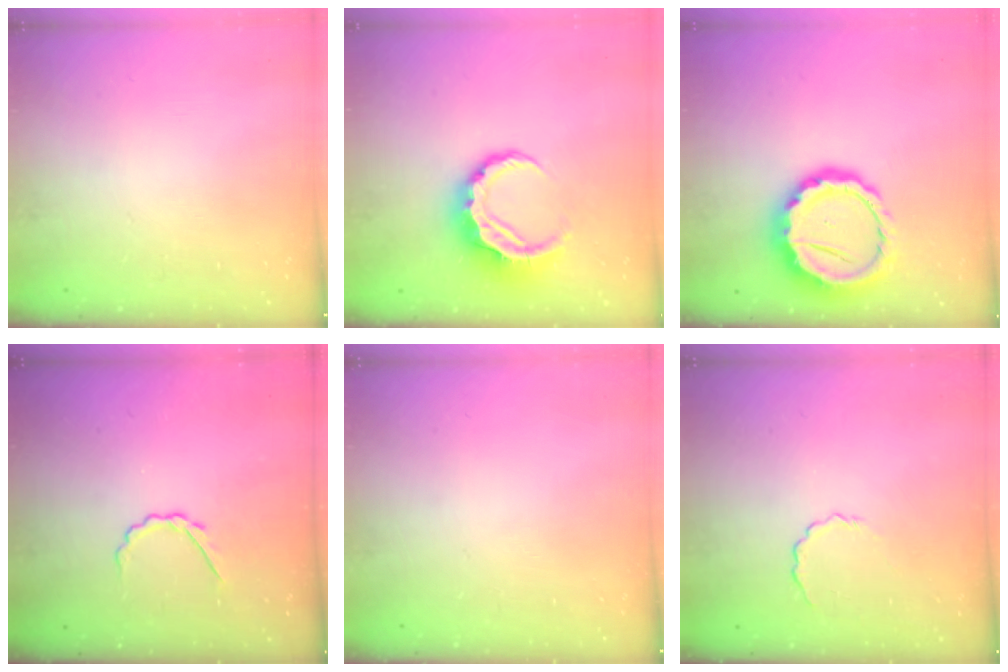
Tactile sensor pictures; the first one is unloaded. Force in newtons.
{"total": 9.1, "press": 9.0, "slide": 1.5}
{"total": 13.9, "press": 13.6, "slide": 2.5}
{"total": 2.8, "press": 2.6, "slide": 0.8}
{"total": 0.0}
{"total": 2.7, "press": 2.5, "slide": 0.8}